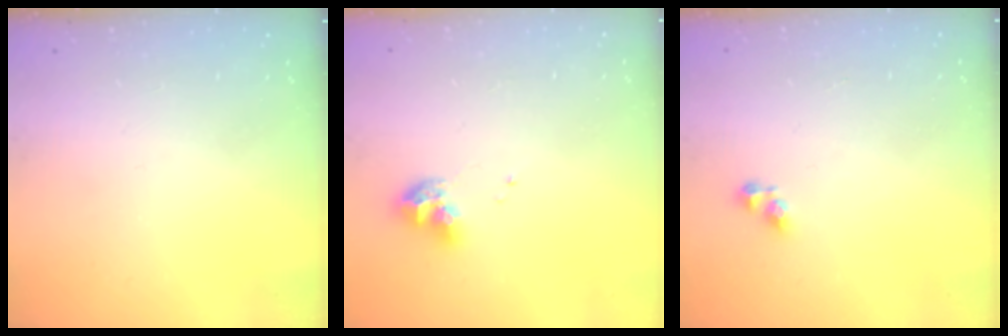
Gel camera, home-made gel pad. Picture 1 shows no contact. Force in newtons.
{"total": 9.5, "press": 9.4, "slide": 1.1}
{"total": 4.4, "press": 4.4, "slide": 0.6}